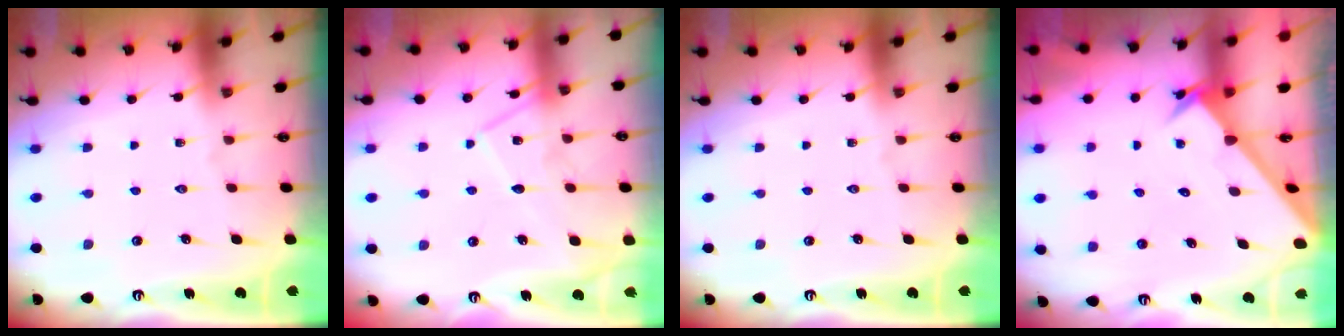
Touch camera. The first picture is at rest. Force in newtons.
{"total": 11.8, "press": 11.8, "slide": 0.9}
{"total": 0.0}
{"total": 2.6, "press": 2.6, "slide": 0.2}